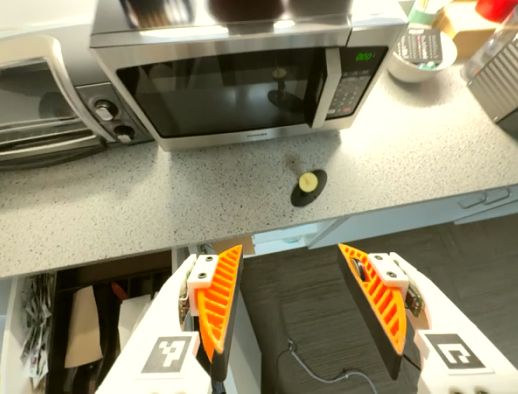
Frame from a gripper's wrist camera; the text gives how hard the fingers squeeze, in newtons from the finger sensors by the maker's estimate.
{"total": 0.0}